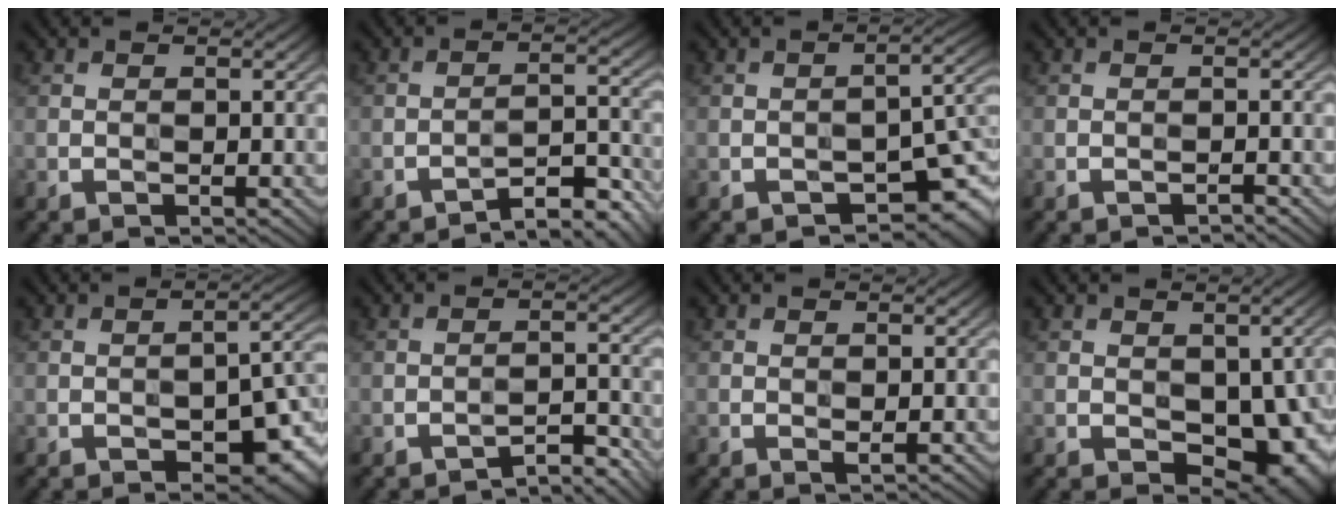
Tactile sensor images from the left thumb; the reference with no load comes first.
{"total": 6.3, "force": [-5.5, 0.9, 2.9], "torque": [-0.037, 0.015, -0.083]}
{"total": 7.7, "force": [-4.0, 3.7, 5.5], "torque": [-0.063, -0.012, -0.053]}
{"total": 0.7, "force": [-0.7, 0.0, 0.2], "torque": [-0.002, 0.004, -0.015]}
{"total": 9.1, "force": [-4.0, 4.1, 7.0], "torque": [-0.094, -0.009, -0.055]}
{"total": 3.5, "force": [-3.2, 0.3, 1.3], "torque": [-0.013, 0.013, -0.050]}
{"total": 0.5, "force": [0.0, 0.1, 0.5], "torque": [-0.011, -0.003, -0.002]}
{"total": 9.7, "force": [-1.8, 5.9, 7.5], "torque": [-0.098, -0.026, -0.018]}